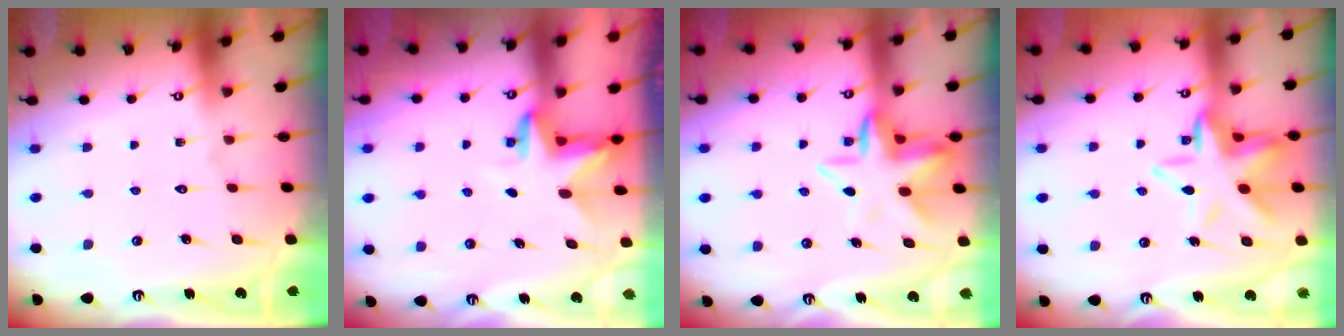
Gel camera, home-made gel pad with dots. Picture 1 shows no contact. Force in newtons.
{"total": 3.2, "press": 3.2, "slide": 0.1}
{"total": 8.2, "press": 7.8, "slide": 2.4}
{"total": 13.6, "press": 13.5, "slide": 2.0}